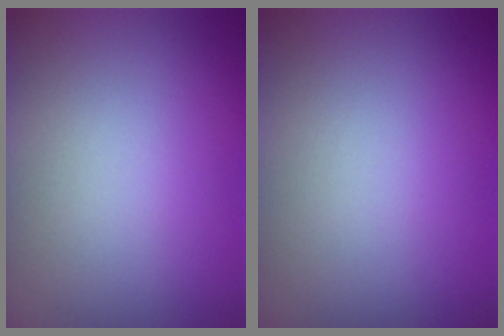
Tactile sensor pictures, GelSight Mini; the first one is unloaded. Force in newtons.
{"total": 0.0}